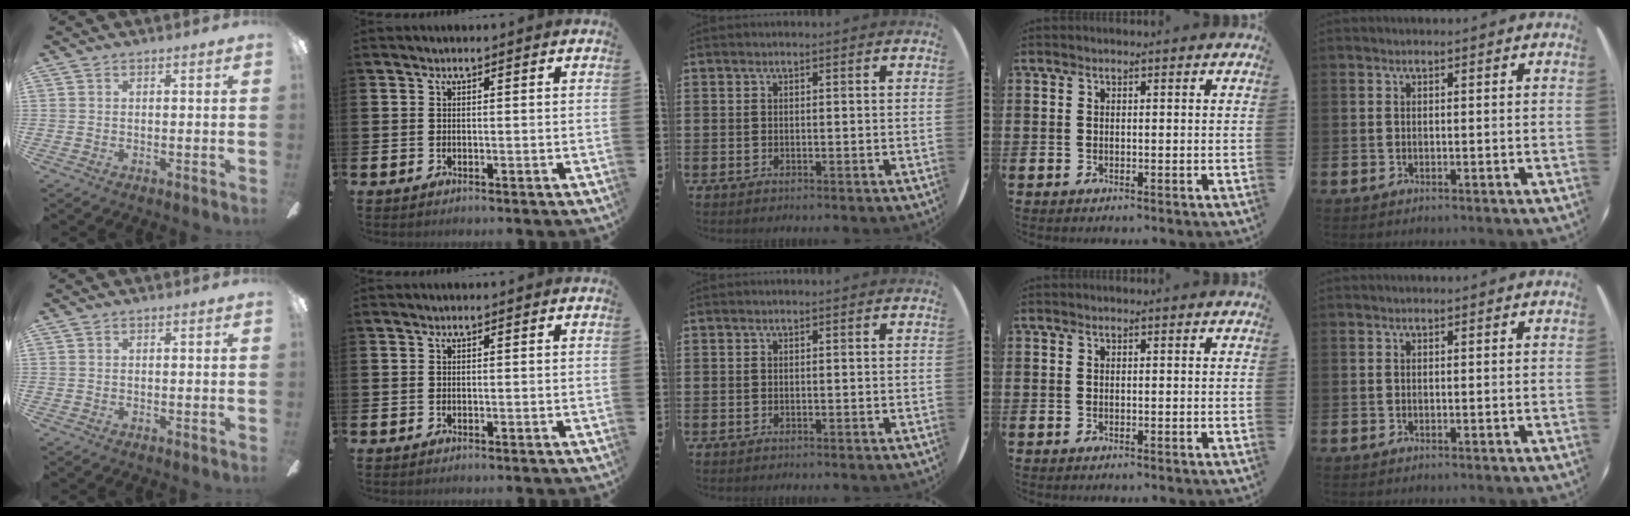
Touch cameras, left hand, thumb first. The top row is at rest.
{}